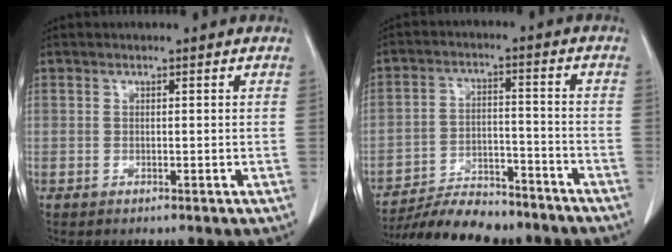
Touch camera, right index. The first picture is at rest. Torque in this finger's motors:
{"motor_torque": [0.12, -0.92, 0.03, -0.06]}